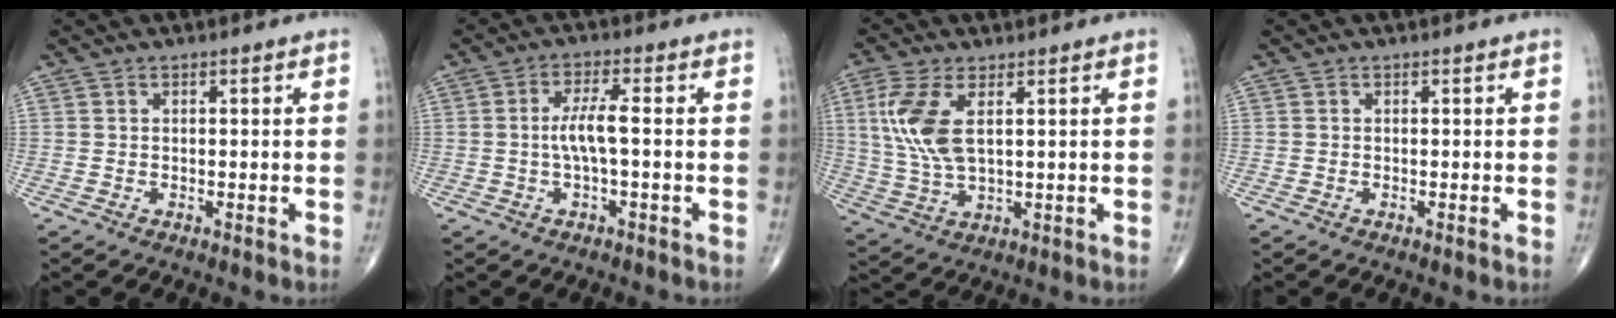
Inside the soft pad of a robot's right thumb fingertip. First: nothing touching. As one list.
[{"total": 4.6, "force": [-0.4, 0.7, 4.5], "torque": [-0.103, 0.011, -0.010]}, {"total": 9.9, "force": [2.6, 4.3, 8.5], "torque": [-0.199, -0.006, 0.058]}, {"total": 0.0}]